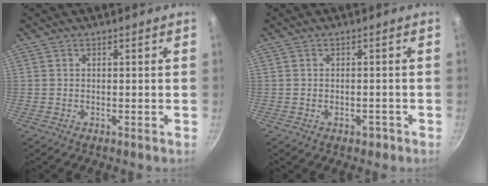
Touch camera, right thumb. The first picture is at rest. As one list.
[{"total": 1.9, "force": [-1.1, 1.2, 1.0], "torque": [-0.012, 0.010, -0.008]}]